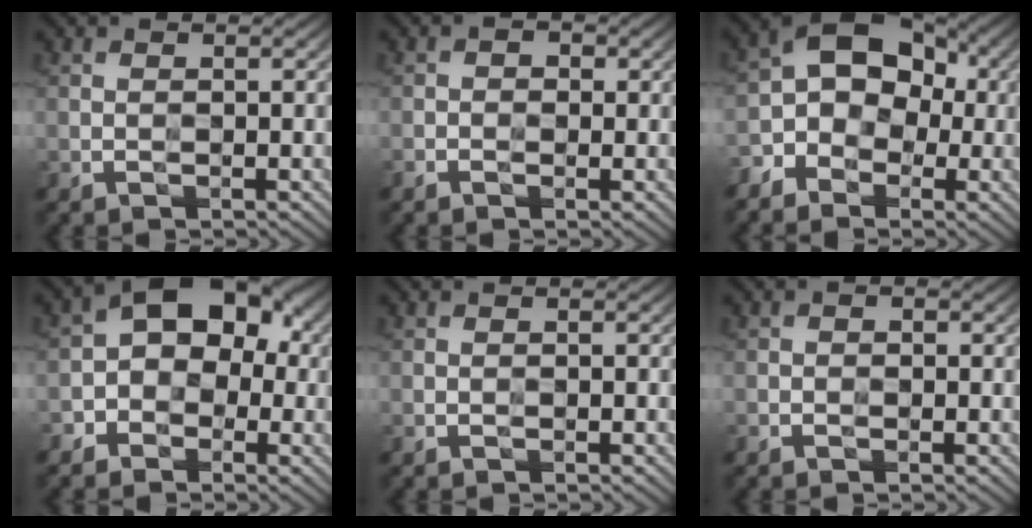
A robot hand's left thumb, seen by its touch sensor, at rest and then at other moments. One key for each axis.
{"total": 1.4, "fx": -0.5, "fy": 1.2, "fz": 0.6, "tx": -0.006, "ty": -0.001, "tz": -0.012}
{"total": 9.5, "fx": -2.6, "fy": 7.0, "fz": 6.0, "tx": -0.099, "ty": -0.005, "tz": -0.060}
{"total": 8.9, "fx": -1.1, "fy": 6.6, "fz": 5.9, "tx": -0.072, "ty": 0.009, "tz": -0.035}
{"total": 0.0}
{"total": 0.6, "fx": -0.3, "fy": 0.5, "fz": 0.2, "tx": -0.002, "ty": -0.004, "tz": -0.006}